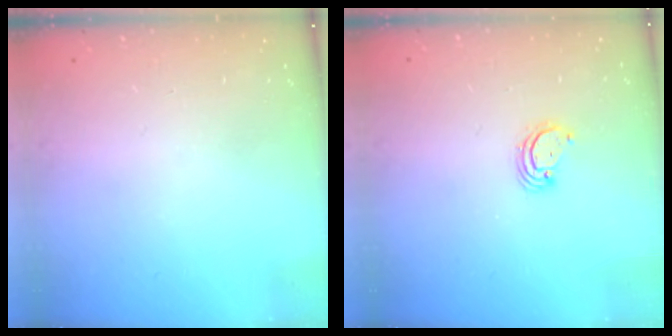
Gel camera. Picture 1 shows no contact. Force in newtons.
{"total": 2.9, "press": 2.9, "slide": 0.3}